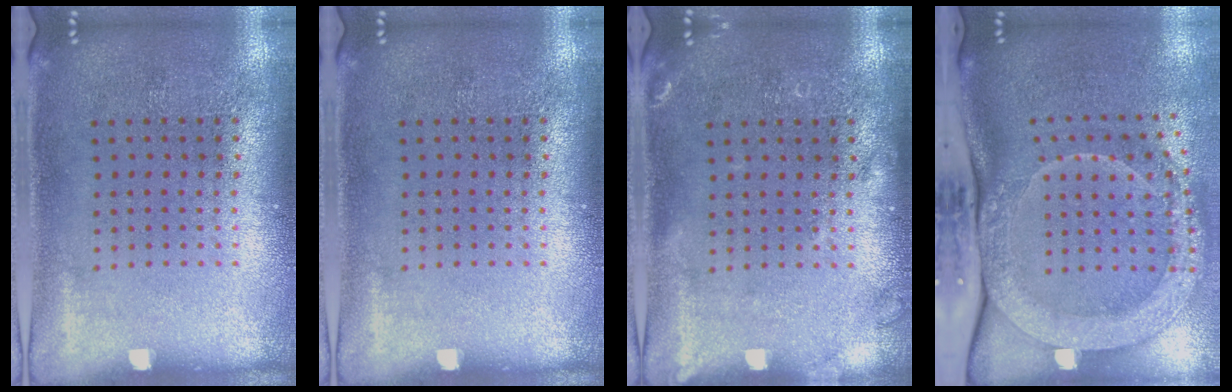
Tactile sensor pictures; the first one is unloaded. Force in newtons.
{"total": 0.0}
{"total": 1.2, "press": 1.2, "slide": 0.3}
{"total": 2.7, "press": 2.3, "slide": 1.5}